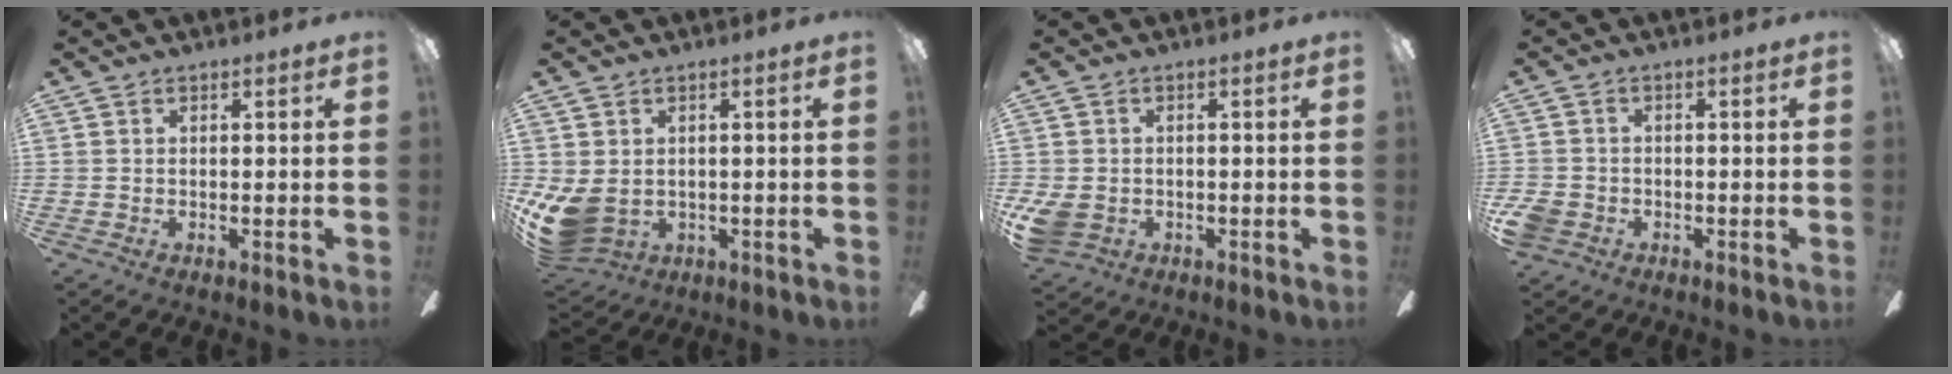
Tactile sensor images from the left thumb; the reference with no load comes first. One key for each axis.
{"total": 8.2, "fx": -1.4, "fy": 6.1, "fz": 5.2, "tx": -0.123, "ty": -0.001, "tz": -0.024}
{"total": 5.9, "fx": -1.8, "fy": 4.5, "fz": 3.3, "tx": -0.086, "ty": 0.007, "tz": -0.034}
{"total": 3.9, "fx": -1.9, "fy": 3.0, "fz": 1.5, "tx": -0.042, "ty": 0.007, "tz": -0.039}